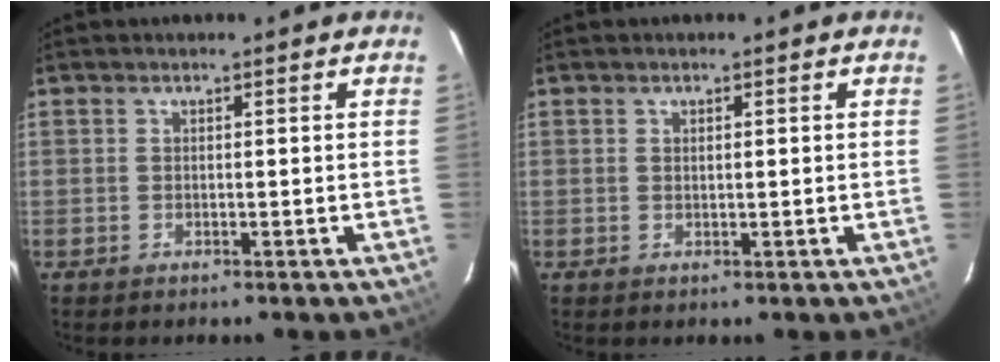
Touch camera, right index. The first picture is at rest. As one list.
[{"total": 0.7, "force": [0.3, 0.3, 0.6], "torque": [-0.010, 0.003, 0.006]}]